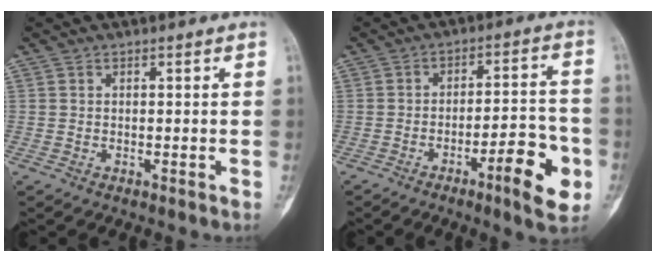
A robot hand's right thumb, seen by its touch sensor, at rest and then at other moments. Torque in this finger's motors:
{"motor_torque": [0.33, 0.36, 0.00, 0.00, 0.00]}